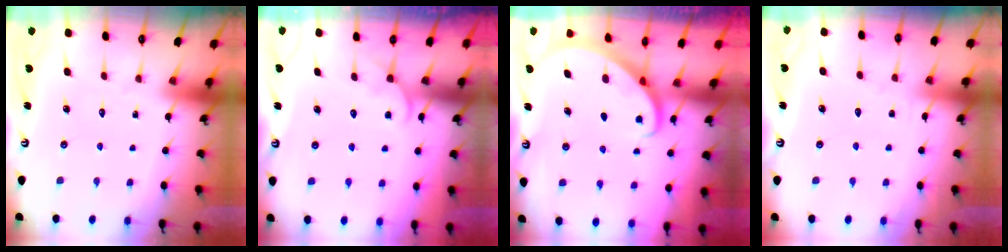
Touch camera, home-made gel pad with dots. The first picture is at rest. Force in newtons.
{"total": 4.8, "press": 4.8, "slide": 0.5}
{"total": 2.8, "press": 2.8, "slide": 0.2}
{"total": 2.5, "press": 2.5, "slide": 0.4}